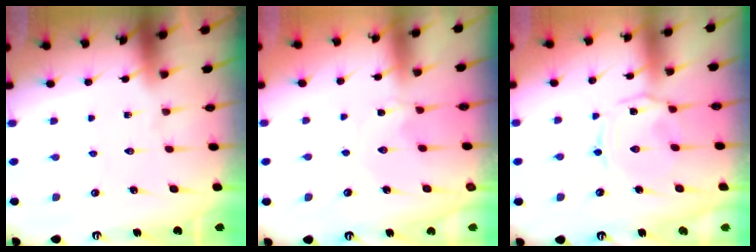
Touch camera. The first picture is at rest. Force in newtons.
{"total": 0.0}
{"total": 1.5, "press": 1.4, "slide": 0.5}